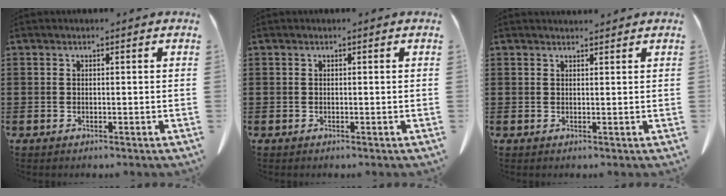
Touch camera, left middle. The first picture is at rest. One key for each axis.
{"total": 0.0}
{"total": 1.1, "fx": 1.1, "fy": 0.1, "fz": 0.2, "tx": -0.006, "ty": 0.000, "tz": 0.021}